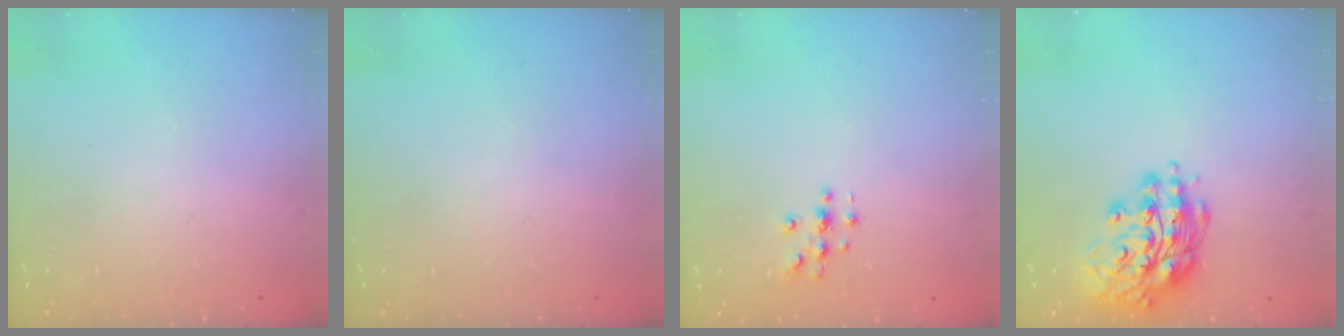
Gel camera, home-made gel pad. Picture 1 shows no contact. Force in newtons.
{"total": 0.0}
{"total": 2.7, "press": 2.7, "slide": 0.3}
{"total": 15.2, "press": 15.2, "slide": 0.8}